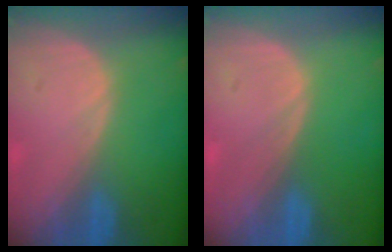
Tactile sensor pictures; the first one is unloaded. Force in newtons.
{"total": 0.0}